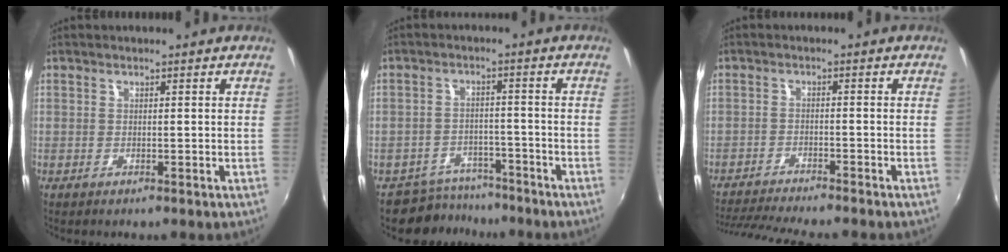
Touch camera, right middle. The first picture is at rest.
{"total": 6.5, "force": [-5.7, 3.1, -0.3], "torque": [-0.006, 0.014, -0.085]}
{"total": 10.2, "force": [-9.4, 0.0, 4.0], "torque": [-0.099, -0.022, -0.154]}